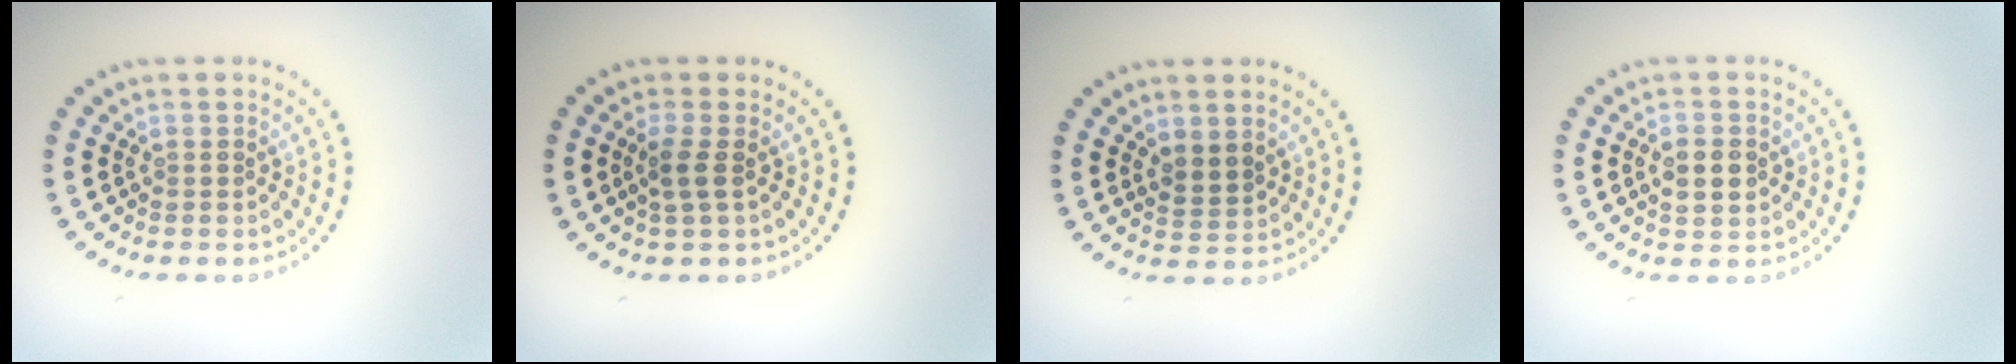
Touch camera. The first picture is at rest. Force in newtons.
{"total": 1.6, "press": 1.3, "slide": 1.0}
{"total": 1.6, "press": 1.4, "slide": 0.9}
{"total": 2.2, "press": 2.2, "slide": 0.0}